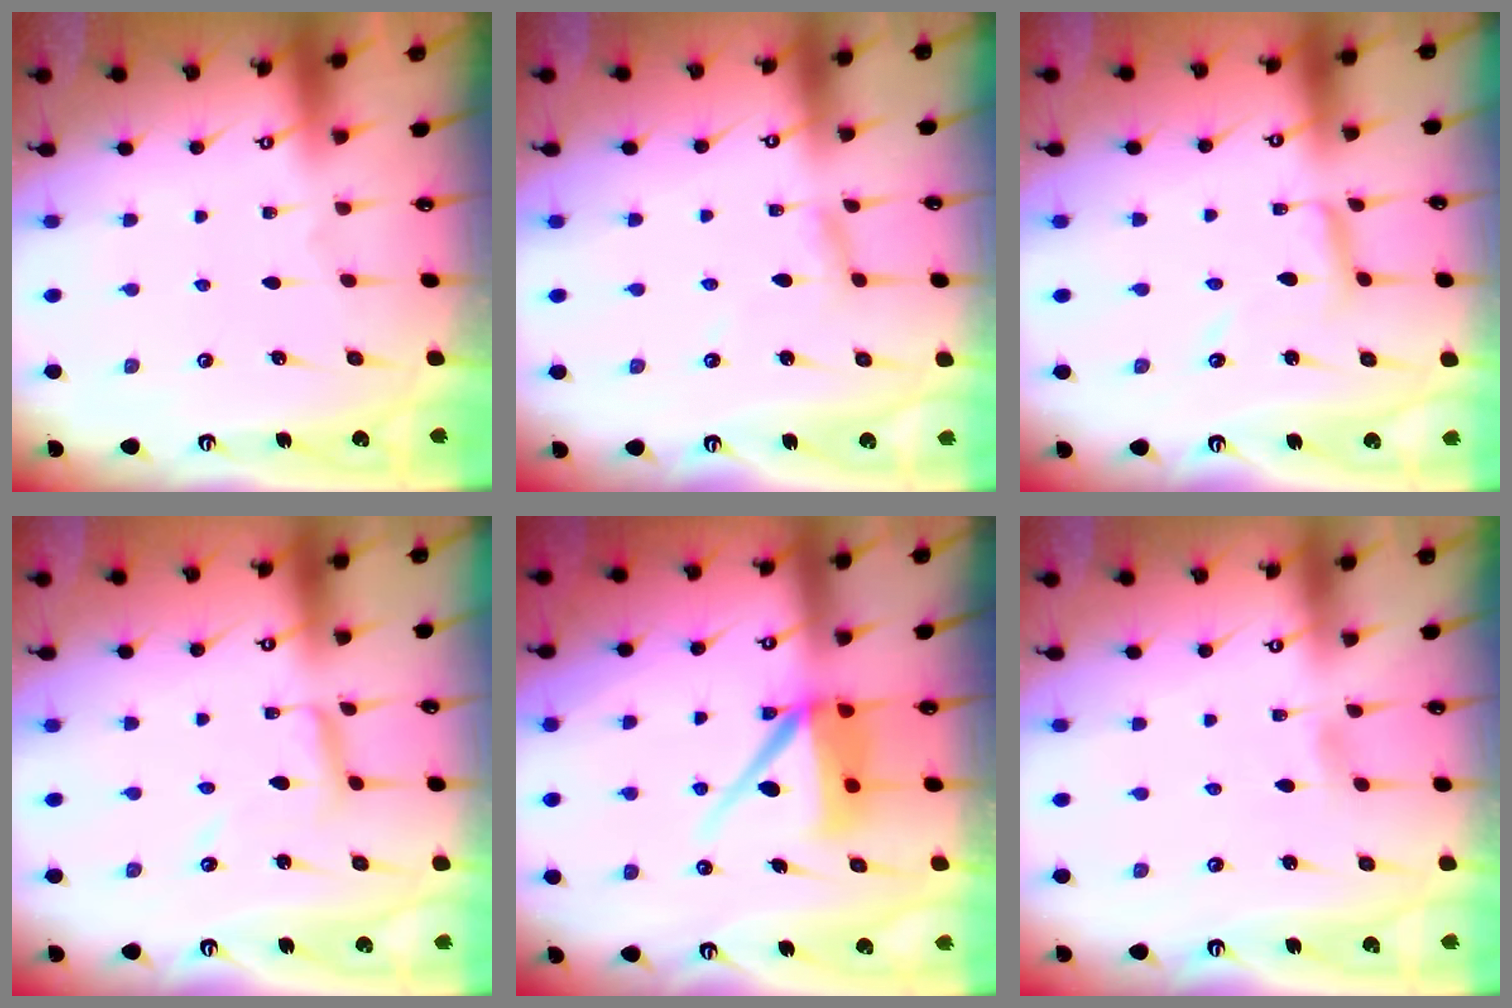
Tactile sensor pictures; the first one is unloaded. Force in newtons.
{"total": 3.4, "press": 3.4, "slide": 0.3}
{"total": 6.3, "press": 6.3, "slide": 0.3}
{"total": 6.3, "press": 6.3, "slide": 0.3}
{"total": 10.0, "press": 9.9, "slide": 1.3}
{"total": 2.4, "press": 2.4, "slide": 0.4}